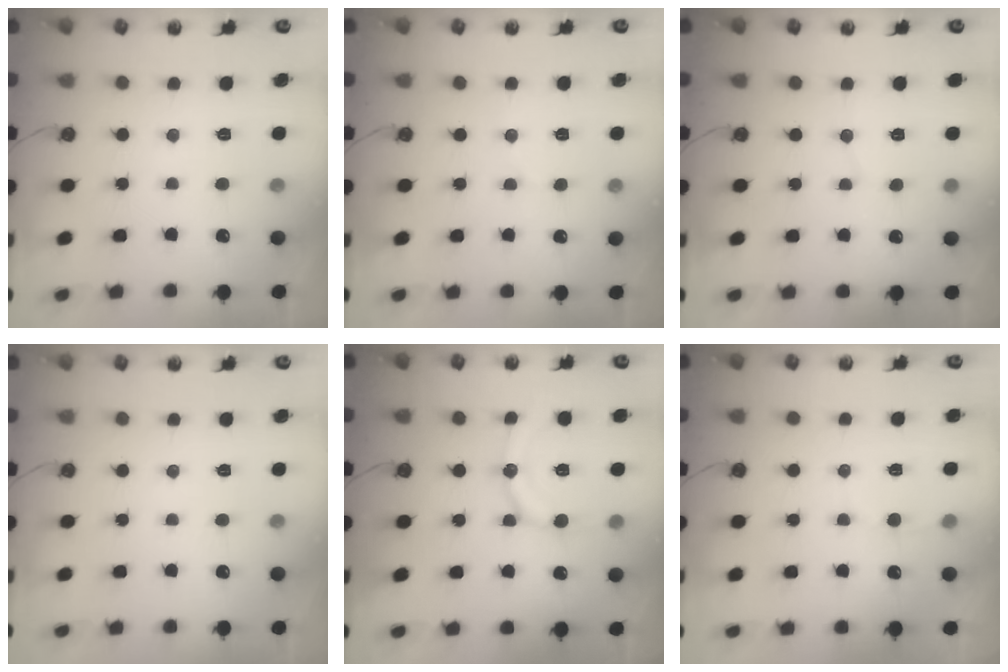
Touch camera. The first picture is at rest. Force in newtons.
{"total": 4.2, "press": 4.2, "slide": 0.4}
{"total": 2.5, "press": 2.5, "slide": 0.3}
{"total": 0.0}
{"total": 12.7, "press": 12.4, "slide": 2.7}
{"total": 4.4, "press": 4.3, "slide": 0.5}